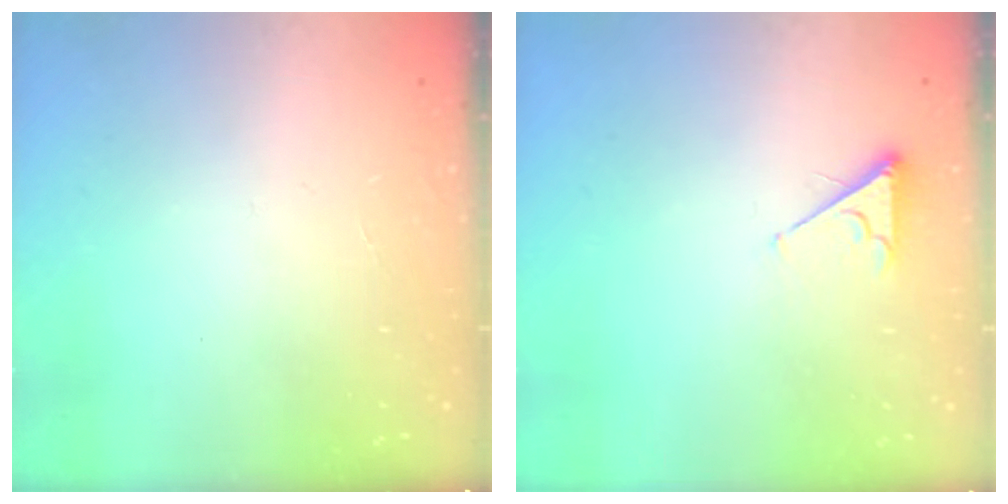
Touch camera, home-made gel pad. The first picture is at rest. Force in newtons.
{"total": 3.0, "press": 2.9, "slide": 0.4}